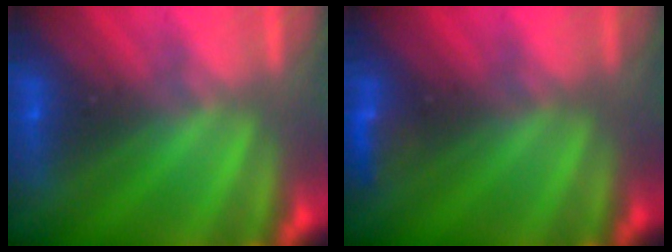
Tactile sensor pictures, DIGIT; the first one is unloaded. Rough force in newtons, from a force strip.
{"total": 2.9}